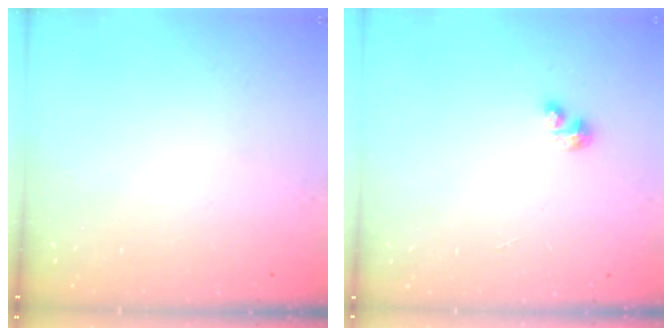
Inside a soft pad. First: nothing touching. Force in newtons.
{"total": 2.1, "press": 2.1, "slide": 0.2}